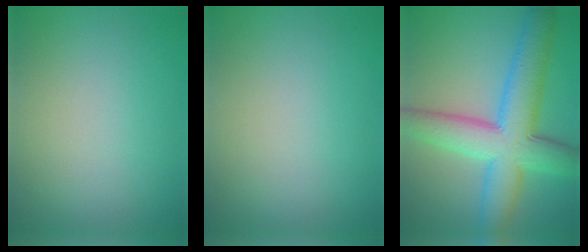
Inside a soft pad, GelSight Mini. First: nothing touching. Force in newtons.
{"total": 0.0}
{"total": 9.5, "press": 9.5, "slide": 0.2}